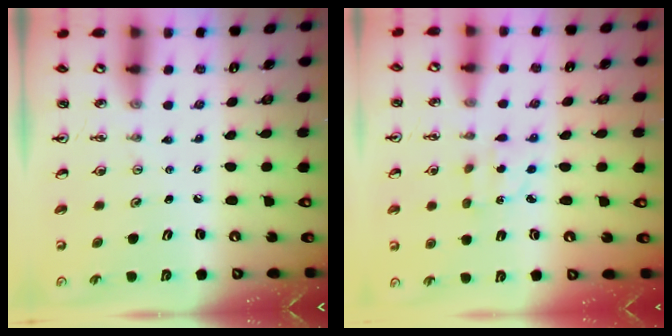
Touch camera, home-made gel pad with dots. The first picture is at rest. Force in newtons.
{"total": 2.3, "press": 2.2, "slide": 0.6}